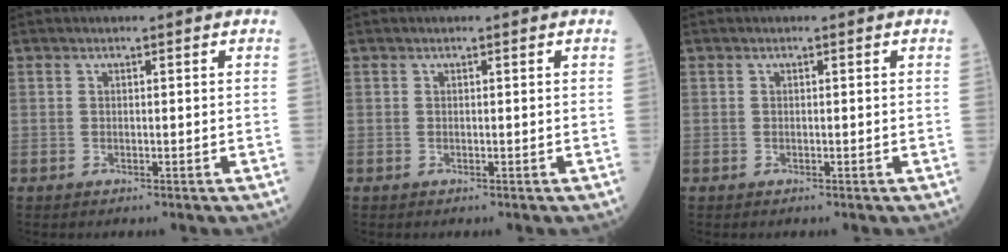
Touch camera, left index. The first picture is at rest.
{"total": 0.0}
{"total": 0.0}